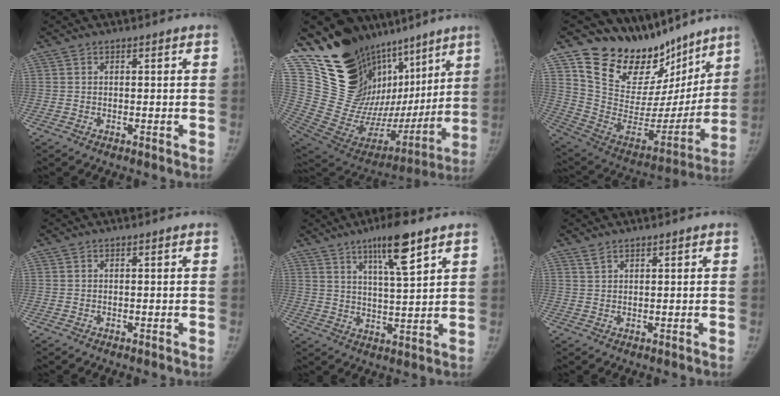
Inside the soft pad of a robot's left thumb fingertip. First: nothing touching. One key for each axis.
{"total": 32.9, "fx": 17.7, "fy": 18.9, "fz": 20.3, "tx": -0.290, "ty": -0.048, "tz": 0.316}
{"total": 23.8, "fx": 18.4, "fy": 12.4, "fz": 8.4, "tx": -0.080, "ty": -0.107, "tz": 0.302}
{"total": 0.0}
{"total": 9.9, "fx": 6.0, "fy": 1.6, "fz": 7.6, "tx": -0.124, "ty": -0.032, "tz": 0.103}
{"total": 1.4, "fx": 1.2, "fy": 0.5, "fz": 0.5, "tx": -0.004, "ty": -0.001, "tz": 0.024}